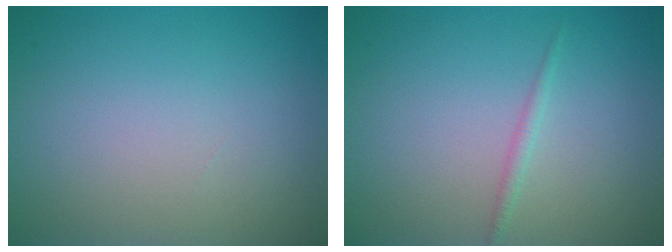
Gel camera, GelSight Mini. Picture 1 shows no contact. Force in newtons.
{"total": 0.9, "press": 0.9, "slide": 0.1}